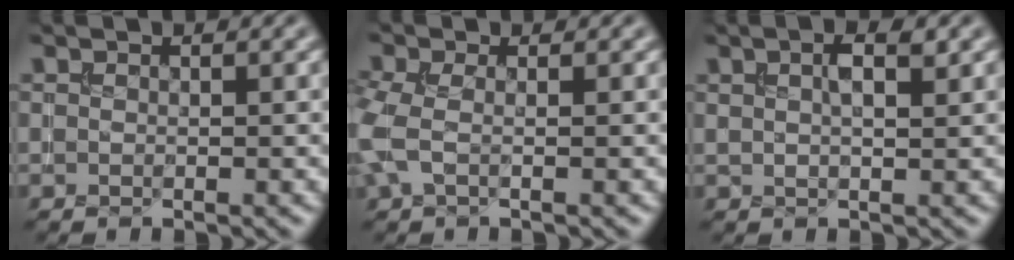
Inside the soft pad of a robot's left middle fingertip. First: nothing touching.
{"total": 3.0, "force": [-0.4, 1.7, 2.5], "torque": [-0.079, 0.001, -0.018]}
{"total": 2.5, "force": [1.1, 0.7, 2.2], "torque": [-0.041, 0.004, 0.019]}